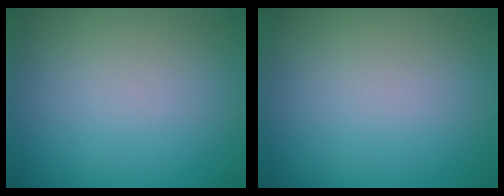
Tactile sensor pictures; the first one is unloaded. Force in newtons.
{"total": 0.0}